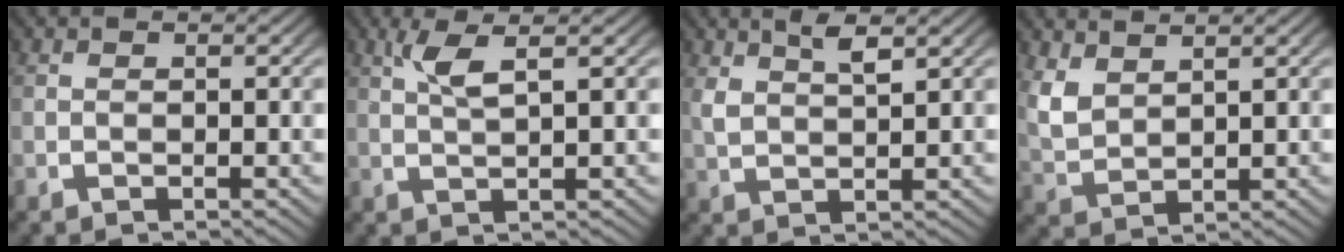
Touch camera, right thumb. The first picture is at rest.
{"total": 3.0, "force": [1.9, 0.4, 2.3], "torque": [-0.050, 0.006, 0.038]}
{"total": 3.5, "force": [2.4, 1.0, 2.3], "torque": [-0.041, 0.005, 0.052]}
{"total": 3.4, "force": [1.9, 2.0, 2.0], "torque": [-0.052, -0.006, 0.050]}